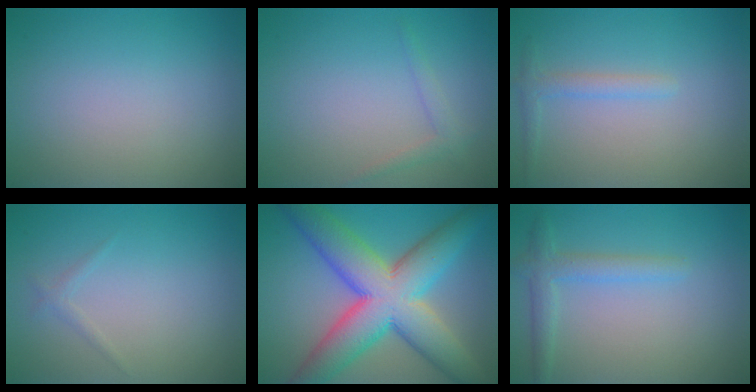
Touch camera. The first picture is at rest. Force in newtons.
{"total": 1.2, "press": 1.2, "slide": 0.1}
{"total": 1.4, "press": 1.4, "slide": 0.1}
{"total": 0.7, "press": 0.7, "slide": 0.0}
{"total": 12.1, "press": 12.1, "slide": 0.2}
{"total": 2.4, "press": 2.4, "slide": 0.0}